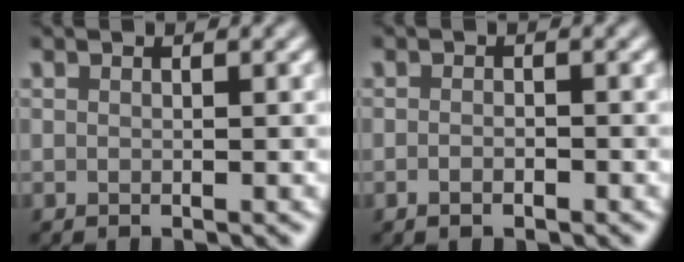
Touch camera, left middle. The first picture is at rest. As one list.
[{"total": 1.0, "force": [-0.5, 0.4, 0.8], "torque": [-0.013, 0.000, -0.009]}]